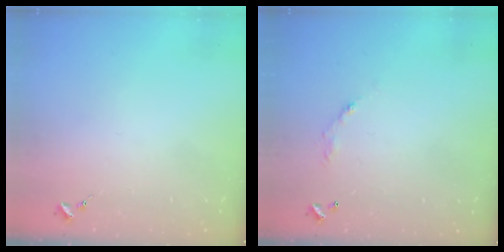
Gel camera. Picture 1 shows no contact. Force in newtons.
{"total": 5.7, "press": 5.7, "slide": 0.4}